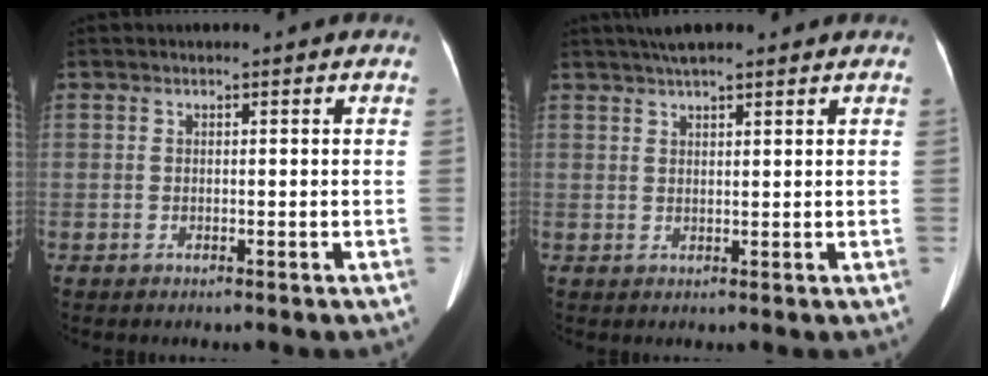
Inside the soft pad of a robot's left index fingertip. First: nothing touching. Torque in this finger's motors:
{"motor_torque": [-0.57, -1.23, -0.09, -0.01]}